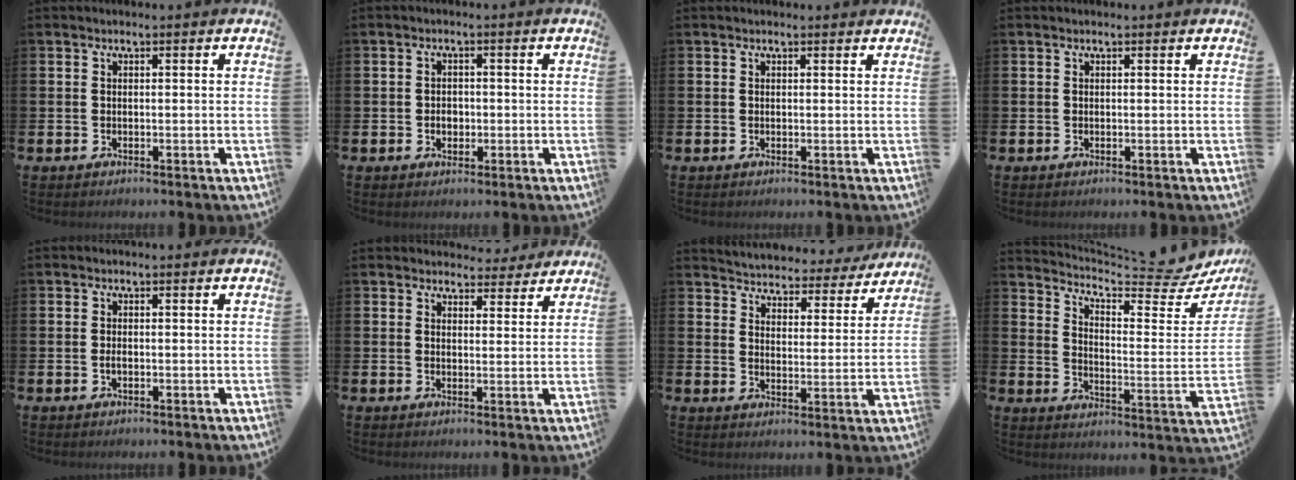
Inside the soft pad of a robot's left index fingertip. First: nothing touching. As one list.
[{"total": 1.9, "force": [-0.3, 1.5, 1.1], "torque": [-0.008, 0.002, -0.010]}, {"total": 0.5, "force": [0.5, 0.1, 0.1], "torque": [0.002, -0.001, 0.008]}, {"total": 0.0}, {"total": 0.8, "force": [-0.2, 0.4, 0.7], "torque": [-0.017, 0.002, -0.004]}, {"total": 3.8, "force": [3.6, 1.2, -0.1], "torque": [0.001, -0.020, 0.064]}, {"total": 4.3, "force": [4.2, 0.9, -0.1], "torque": [-0.018, -0.041, 0.067]}, {"total": 6.5, "force": [5.9, 1.0, 2.6], "torque": [-0.058, -0.060, 0.094]}]